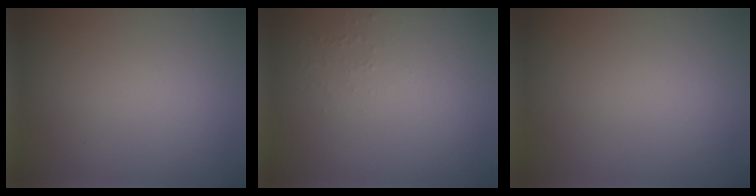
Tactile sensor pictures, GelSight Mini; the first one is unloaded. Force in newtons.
{"total": 0.8, "press": 0.8, "slide": 0.3}
{"total": 0.0}